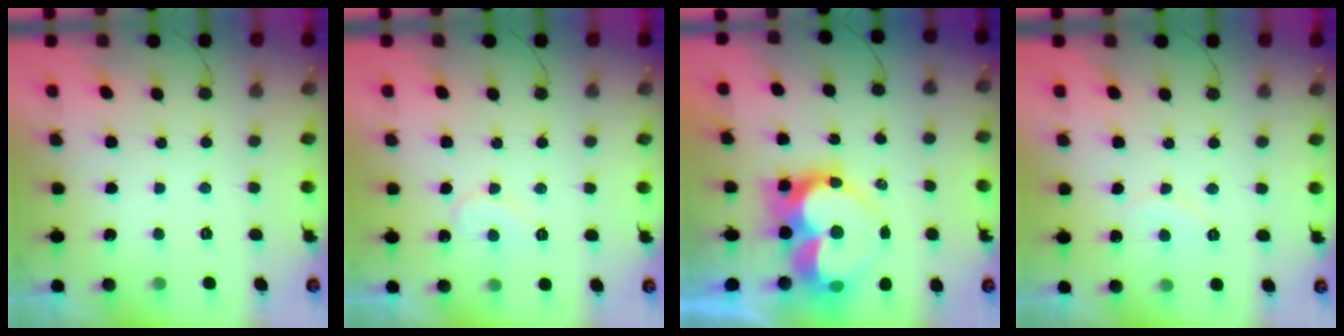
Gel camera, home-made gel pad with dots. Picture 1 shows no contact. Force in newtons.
{"total": 7.2, "press": 7.2, "slide": 0.6}
{"total": 16.2, "press": 16.2, "slide": 1.3}
{"total": 5.9, "press": 5.9, "slide": 0.5}